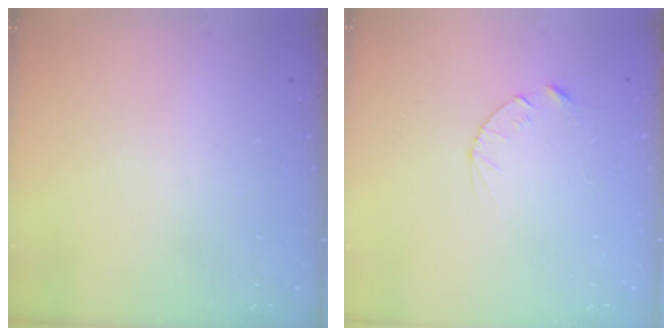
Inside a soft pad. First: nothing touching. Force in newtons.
{"total": 4.1, "press": 4.0, "slide": 0.4}